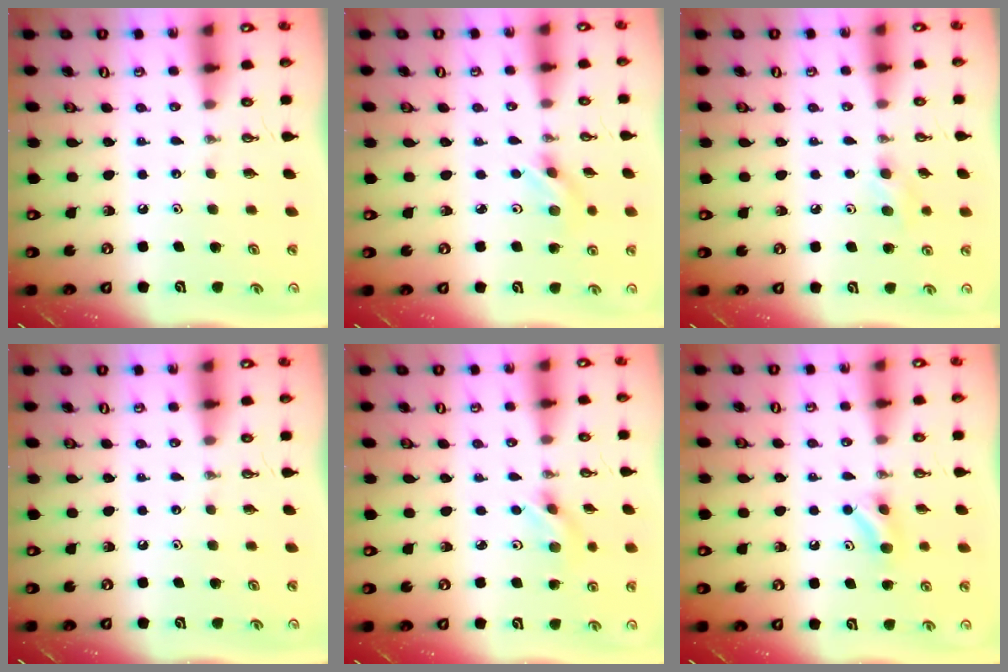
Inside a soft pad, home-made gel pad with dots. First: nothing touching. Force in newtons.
{"total": 2.0, "press": 1.9, "slide": 0.4}
{"total": 8.3, "press": 7.3, "slide": 4.0}
{"total": 0.0}
{"total": 2.9, "press": 2.8, "slide": 0.8}
{"total": 5.1, "press": 4.9, "slide": 1.4}